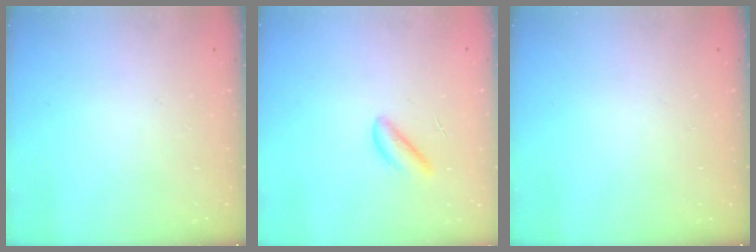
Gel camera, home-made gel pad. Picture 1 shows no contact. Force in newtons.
{"total": 2.8, "press": 2.7, "slide": 0.3}
{"total": 0.0}